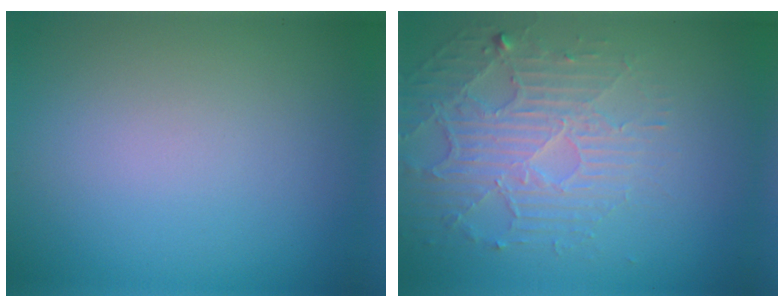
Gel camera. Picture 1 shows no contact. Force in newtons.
{"total": 4.8, "press": 3.4, "slide": 3.4}